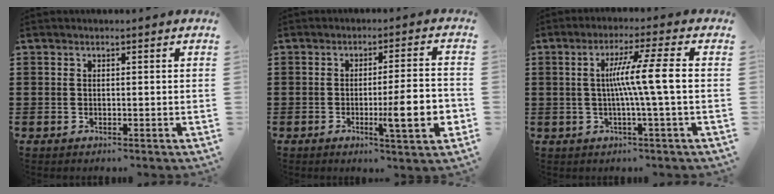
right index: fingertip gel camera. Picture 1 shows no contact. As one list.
[{"total": 9.7, "force": [-2.4, 1.4, 9.3], "torque": [-0.131, -0.010, -0.039]}, {"total": 7.8, "force": [-0.2, -0.9, 7.7], "torque": [-0.142, -0.001, -0.014]}]